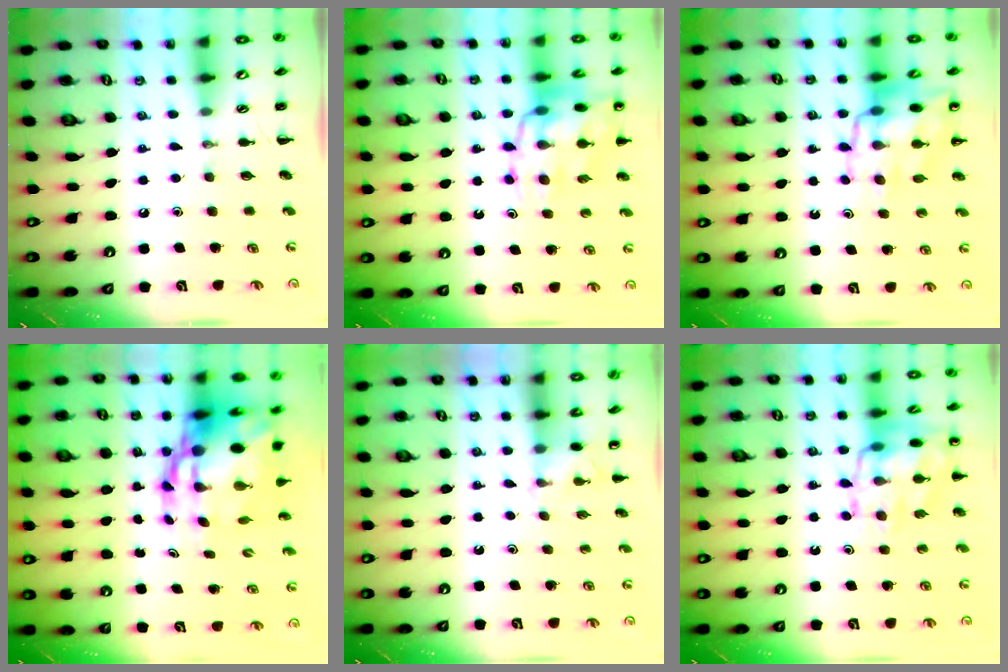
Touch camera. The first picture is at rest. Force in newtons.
{"total": 16.7, "press": 16.3, "slide": 3.7}
{"total": 13.3, "press": 12.9, "slide": 3.3}
{"total": 13.3, "press": 12.8, "slide": 3.6}
{"total": 2.6, "press": 2.4, "slide": 1.0}
{"total": 15.6, "press": 15.5, "slide": 1.9}